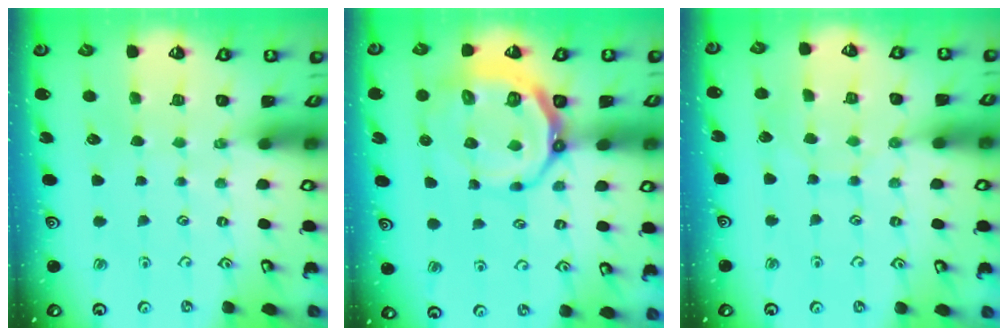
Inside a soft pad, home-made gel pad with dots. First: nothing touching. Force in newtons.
{"total": 14.4, "press": 14.0, "slide": 3.4}
{"total": 3.8, "press": 3.8, "slide": 0.3}